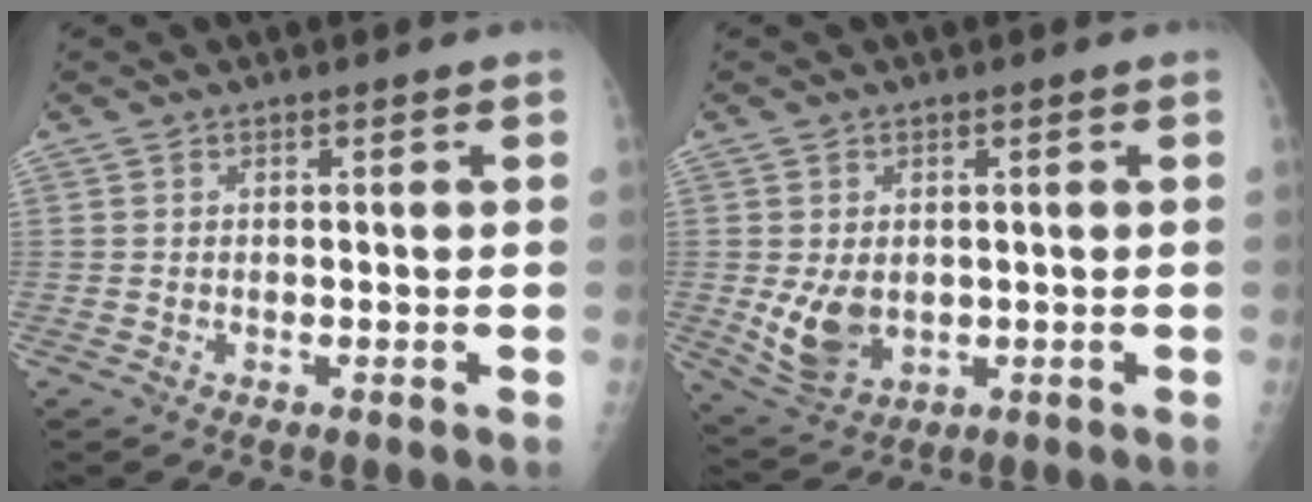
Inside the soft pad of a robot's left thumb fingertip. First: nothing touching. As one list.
[{"total": 7.1, "force": [-0.3, 5.1, 4.9], "torque": [-0.080, -0.012, 0.013]}]